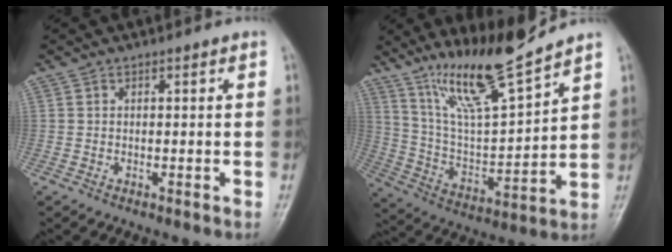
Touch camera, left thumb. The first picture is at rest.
{"total": 14.7, "force": [12.1, 1.0, 8.3], "torque": [-0.141, -0.074, 0.235]}